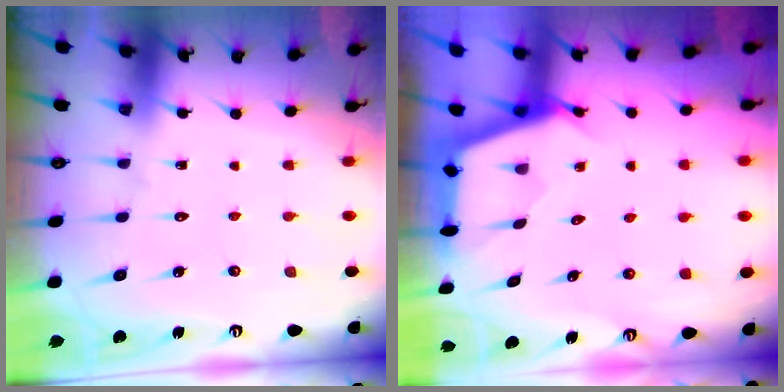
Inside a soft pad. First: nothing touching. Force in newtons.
{"total": 2.6, "press": 2.6, "slide": 0.4}